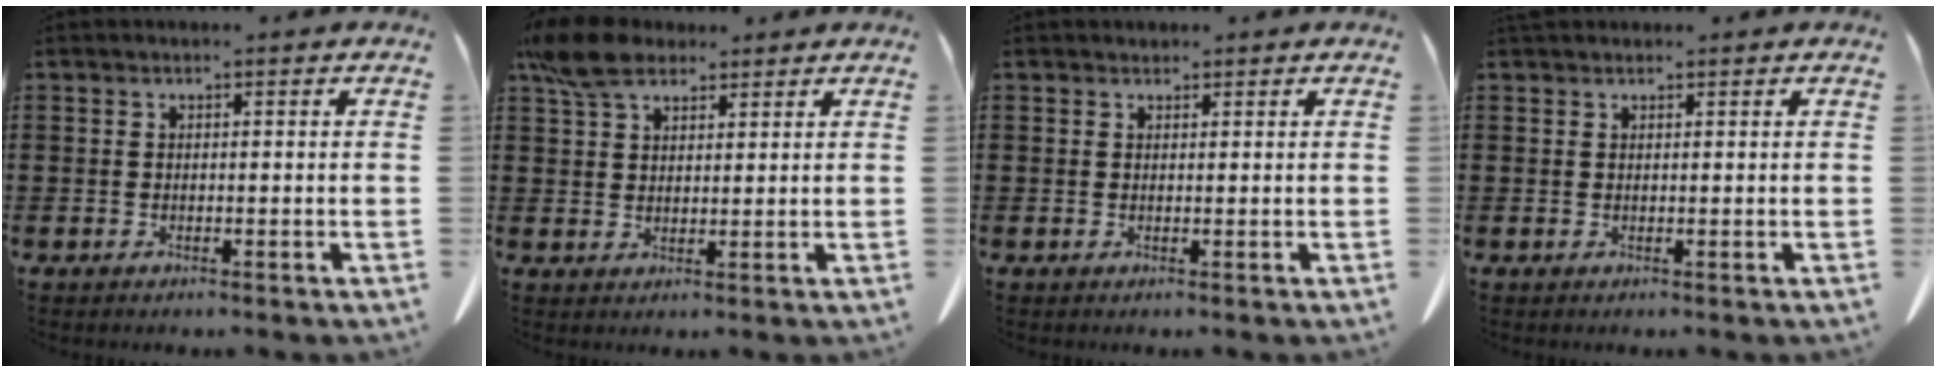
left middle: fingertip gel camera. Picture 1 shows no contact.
{"total": 6.9, "force": [5.1, 3.4, 3.3], "torque": [-0.074, 0.000, 0.094]}
{"total": 0.8, "force": [0.7, 0.4, 0.0], "torque": [-0.002, 0.002, 0.013]}
{"total": 0.9, "force": [0.8, 0.3, 0.2], "torque": [-0.007, 0.002, 0.016]}